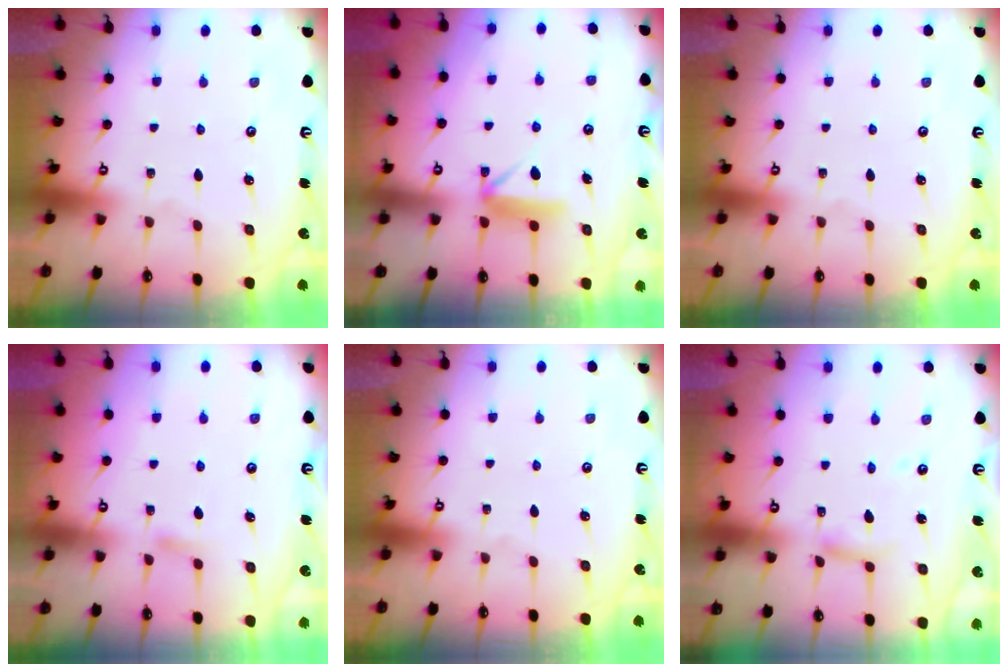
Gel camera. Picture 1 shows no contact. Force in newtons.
{"total": 8.6, "press": 8.6, "slide": 0.6}
{"total": 0.0}
{"total": 4.5, "press": 4.5, "slide": 0.5}
{"total": 0.0}
{"total": 5.9, "press": 5.9, "slide": 0.6}